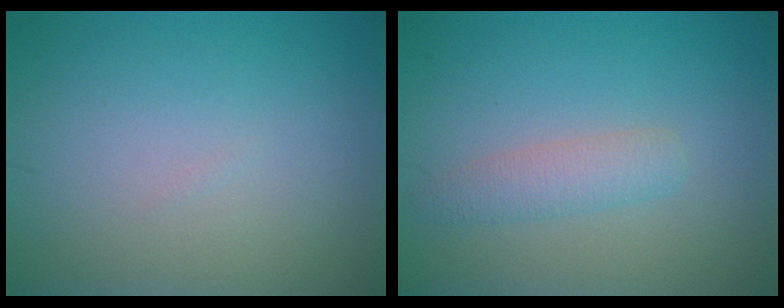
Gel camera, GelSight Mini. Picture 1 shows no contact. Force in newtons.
{"total": 2.2, "press": 2.2, "slide": 0.1}